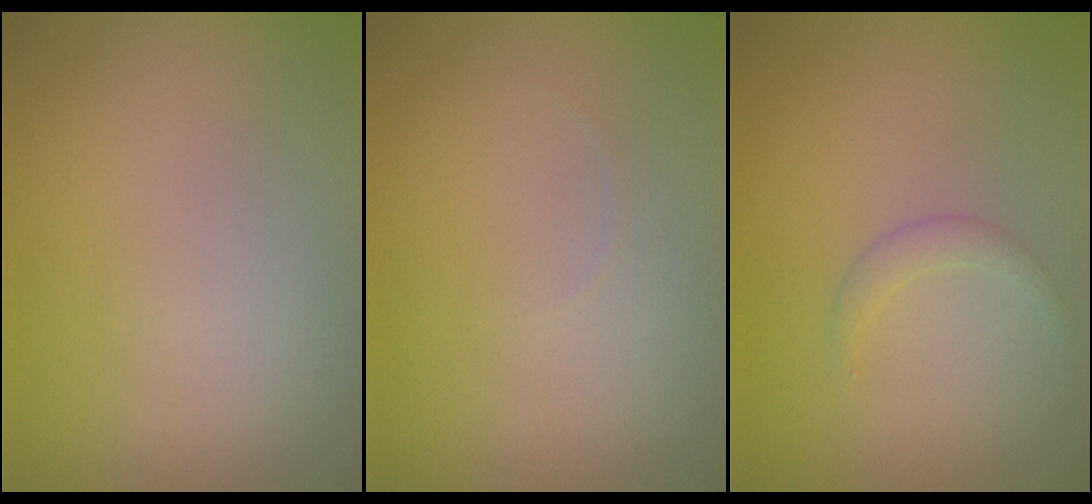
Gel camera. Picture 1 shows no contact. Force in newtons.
{"total": 0.0}
{"total": 1.0, "press": 1.0, "slide": 0.1}